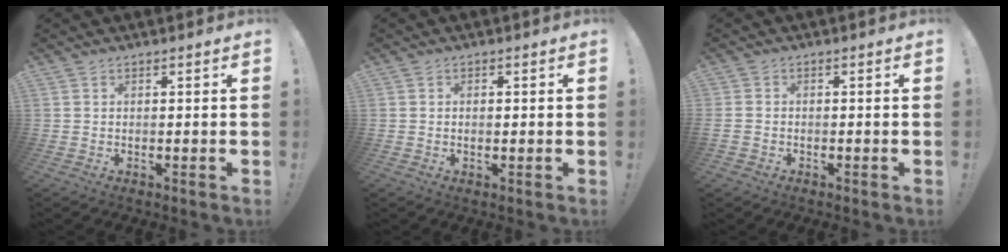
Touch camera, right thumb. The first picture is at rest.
{"total": 0.9, "force": [-0.2, 0.3, 0.8], "torque": [-0.009, -0.001, -0.006]}
{"total": 1.7, "force": [-1.2, 0.9, 0.8], "torque": [-0.011, 0.007, -0.020]}